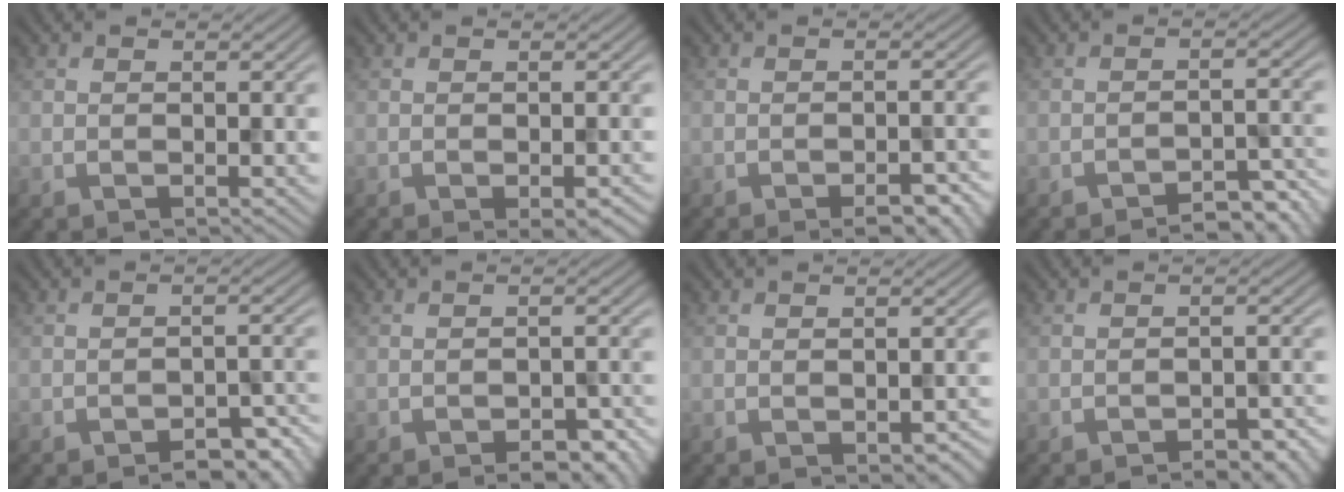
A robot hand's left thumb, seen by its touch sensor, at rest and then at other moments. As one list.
[{"total": 2.2, "force": [-1.1, 0.3, 1.8], "torque": [-0.031, -0.003, -0.014]}, {"total": 3.7, "force": [-2.5, 0.9, 2.6], "torque": [-0.038, 0.001, -0.028]}, {"total": 5.0, "force": [-4.3, 1.0, 2.4], "torque": [-0.039, 0.014, -0.055]}, {"total": 4.7, "force": [-3.6, 1.5, 2.7], "torque": [-0.038, 0.003, -0.044]}, {"total": 3.8, "force": [-2.8, 1.3, 2.3], "torque": [-0.032, 0.001, -0.032]}, {"total": 1.9, "force": [-1.0, 0.7, 1.4], "torque": [-0.021, -0.006, -0.007]}, {"total": 3.4, "force": [-2.8, 0.6, 1.7], "torque": [-0.028, 0.007, -0.035]}]